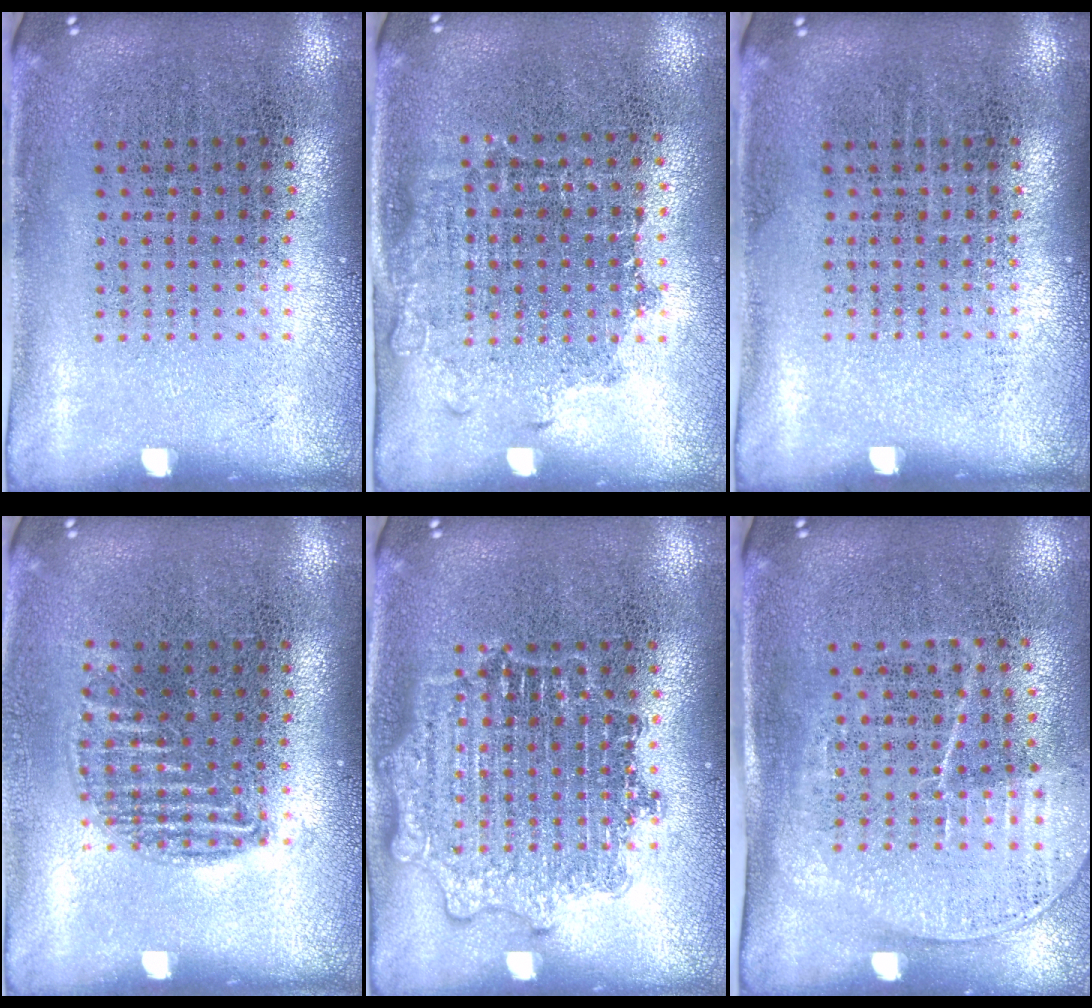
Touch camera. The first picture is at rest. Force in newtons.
{"total": 1.1, "press": 0.9, "slide": 0.6}
{"total": 0.0}
{"total": 0.9, "press": 0.8, "slide": 0.4}
{"total": 2.8, "press": 2.8, "slide": 0.5}
{"total": 1.7, "press": 1.4, "slide": 1.0}